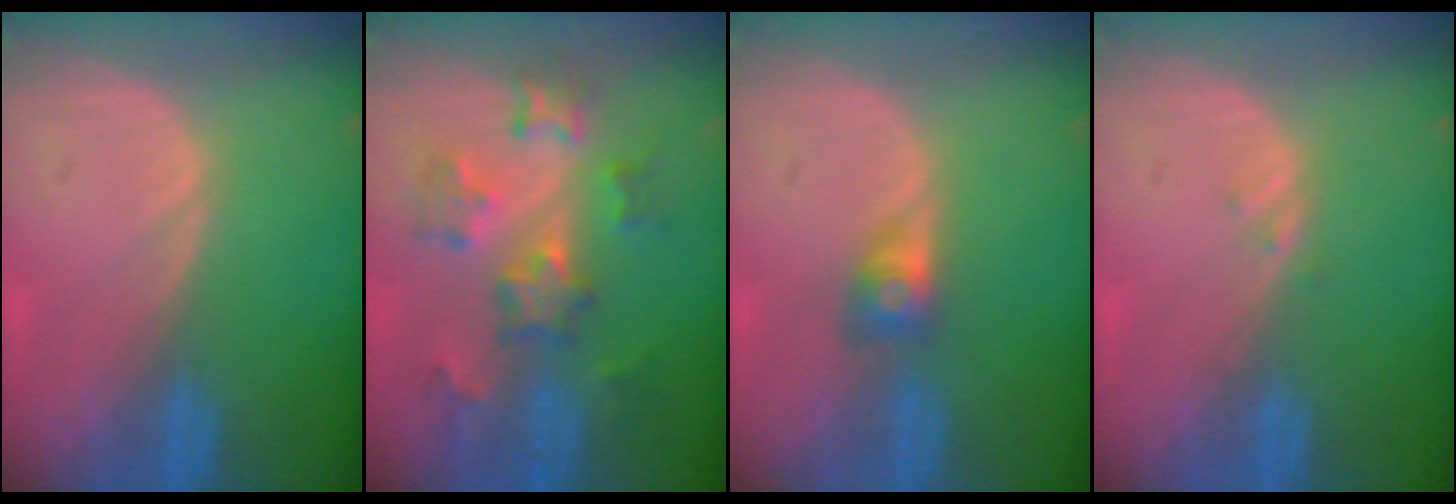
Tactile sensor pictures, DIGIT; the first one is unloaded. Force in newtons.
{"total": 7.2, "press": 7.2, "slide": 0.5}
{"total": 3.1, "press": 2.7, "slide": 1.5}
{"total": 0.7, "press": 0.6, "slide": 0.3}